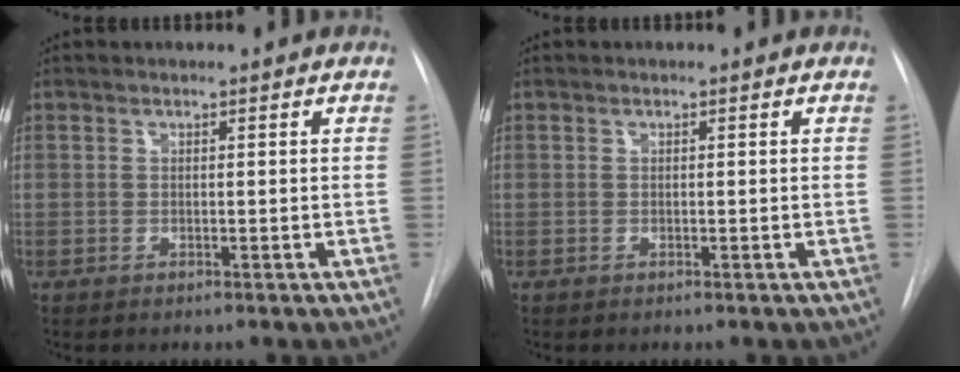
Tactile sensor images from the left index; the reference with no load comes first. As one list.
[{"total": 0.0}]